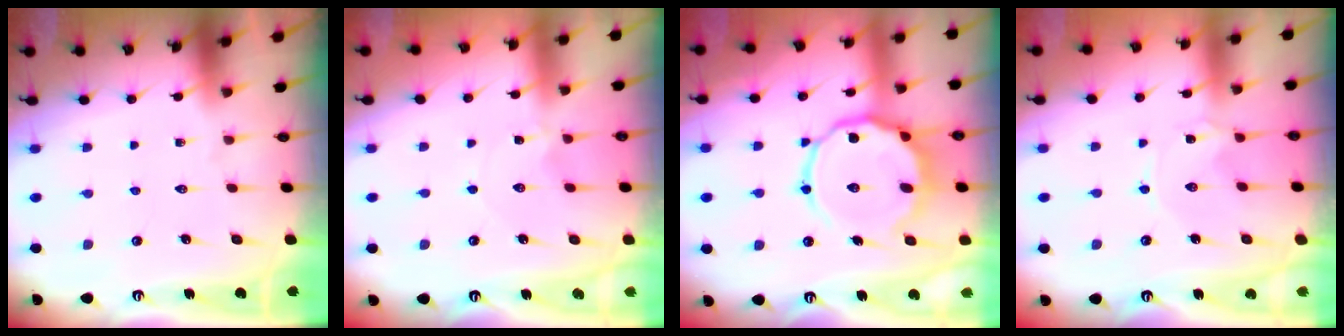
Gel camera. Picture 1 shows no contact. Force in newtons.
{"total": 0.0}
{"total": 13.7, "press": 13.6, "slide": 1.2}
{"total": 0.0}